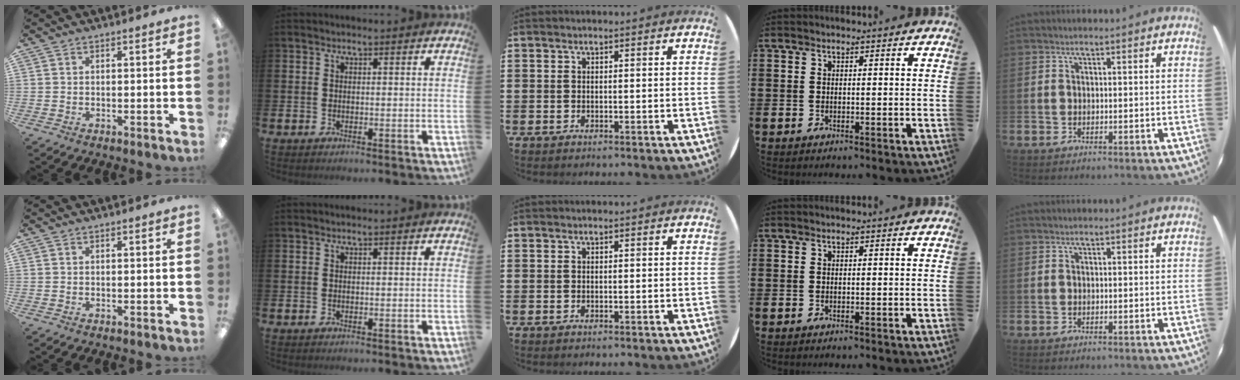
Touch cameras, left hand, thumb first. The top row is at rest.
{}